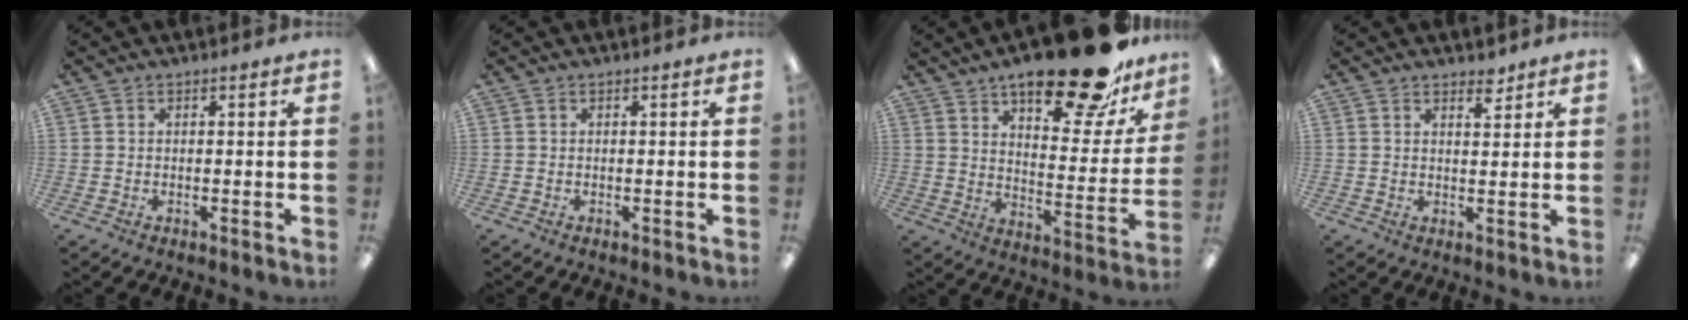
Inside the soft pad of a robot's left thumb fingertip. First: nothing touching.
{"total": 0.0}
{"total": 23.7, "force": [17.3, 7.6, 14.3], "torque": [-0.203, -0.110, 0.282]}
{"total": 3.3, "force": [2.8, 1.0, 1.3], "torque": [-0.007, -0.017, 0.047]}